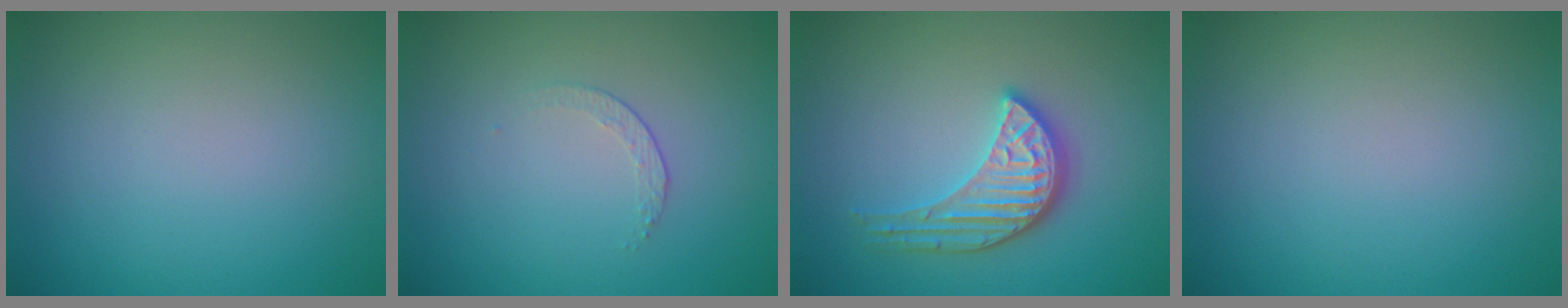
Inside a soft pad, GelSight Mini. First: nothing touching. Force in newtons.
{"total": 1.2, "press": 0.5, "slide": 1.1}
{"total": 3.9, "press": 3.5, "slide": 1.7}
{"total": 0.0}